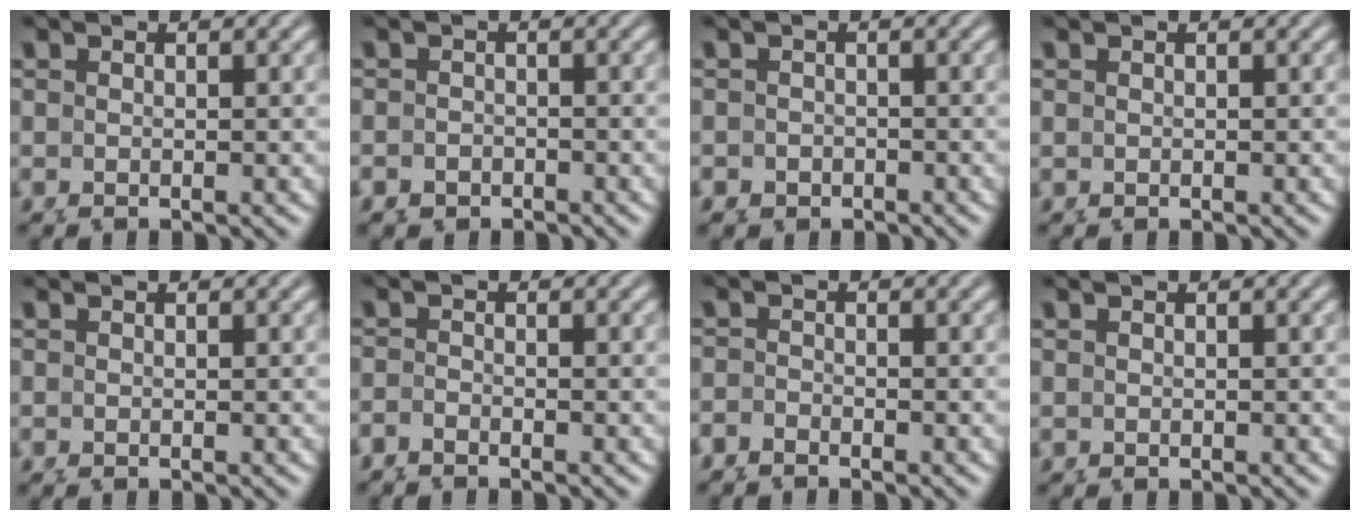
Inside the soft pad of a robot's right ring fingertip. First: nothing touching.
{"total": 1.1, "force": [-0.8, 0.4, -0.6], "torque": [0.016, -0.003, -0.012]}
{"total": 1.2, "force": [-0.6, 0.7, -0.6], "torque": [0.017, -0.003, -0.010]}
{"total": 0.0}
{"total": 0.0}
{"total": 0.9, "force": [-0.9, -0.1, 0.0], "torque": [0.006, 0.002, -0.020]}
{"total": 1.1, "force": [-1.0, -0.1, -0.4], "torque": [0.013, -0.001, -0.020]}
{"total": 0.0}